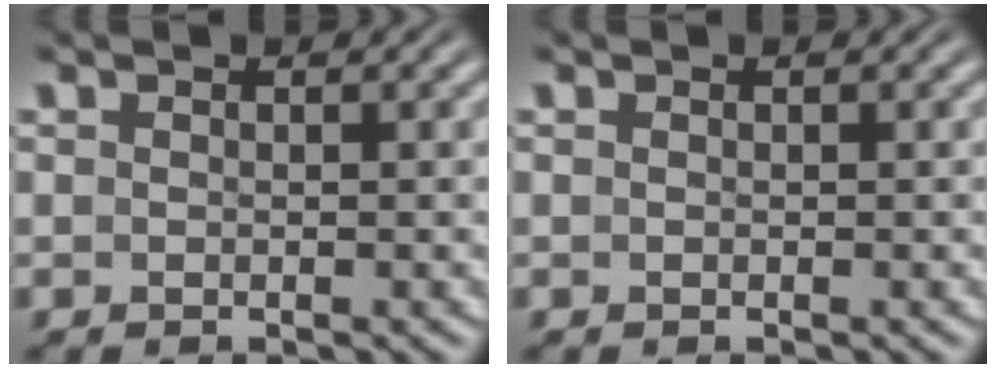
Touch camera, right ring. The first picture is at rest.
{"total": 0.0}